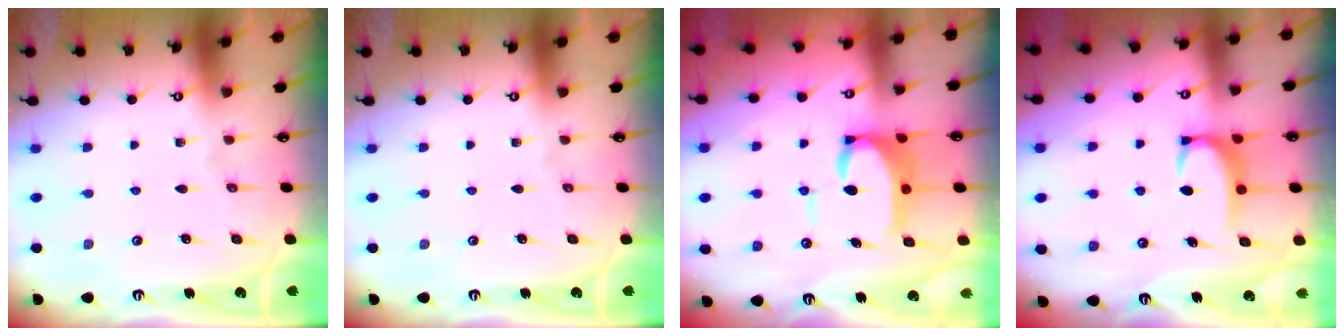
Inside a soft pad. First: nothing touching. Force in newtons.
{"total": 0.0}
{"total": 7.9, "press": 7.9, "slide": 1.0}
{"total": 3.5, "press": 3.4, "slide": 0.4}